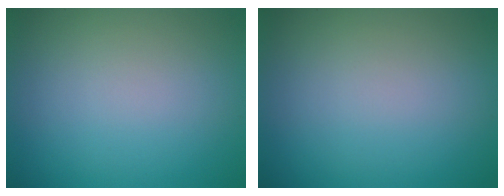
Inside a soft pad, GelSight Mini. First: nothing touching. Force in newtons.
{"total": 0.0}